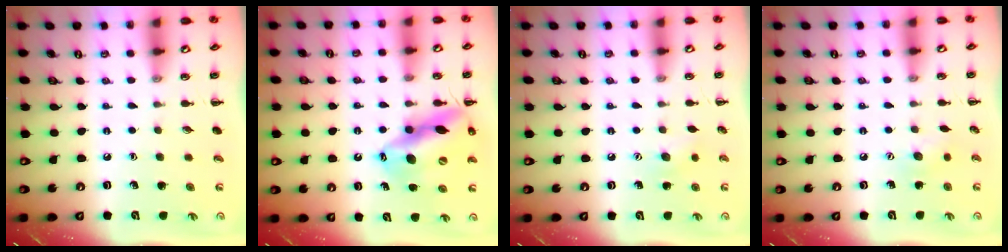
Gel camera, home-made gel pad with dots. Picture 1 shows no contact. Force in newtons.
{"total": 16.8, "press": 16.3, "slide": 4.1}
{"total": 6.5, "press": 6.3, "slide": 1.6}
{"total": 5.2, "press": 5.1, "slide": 1.1}